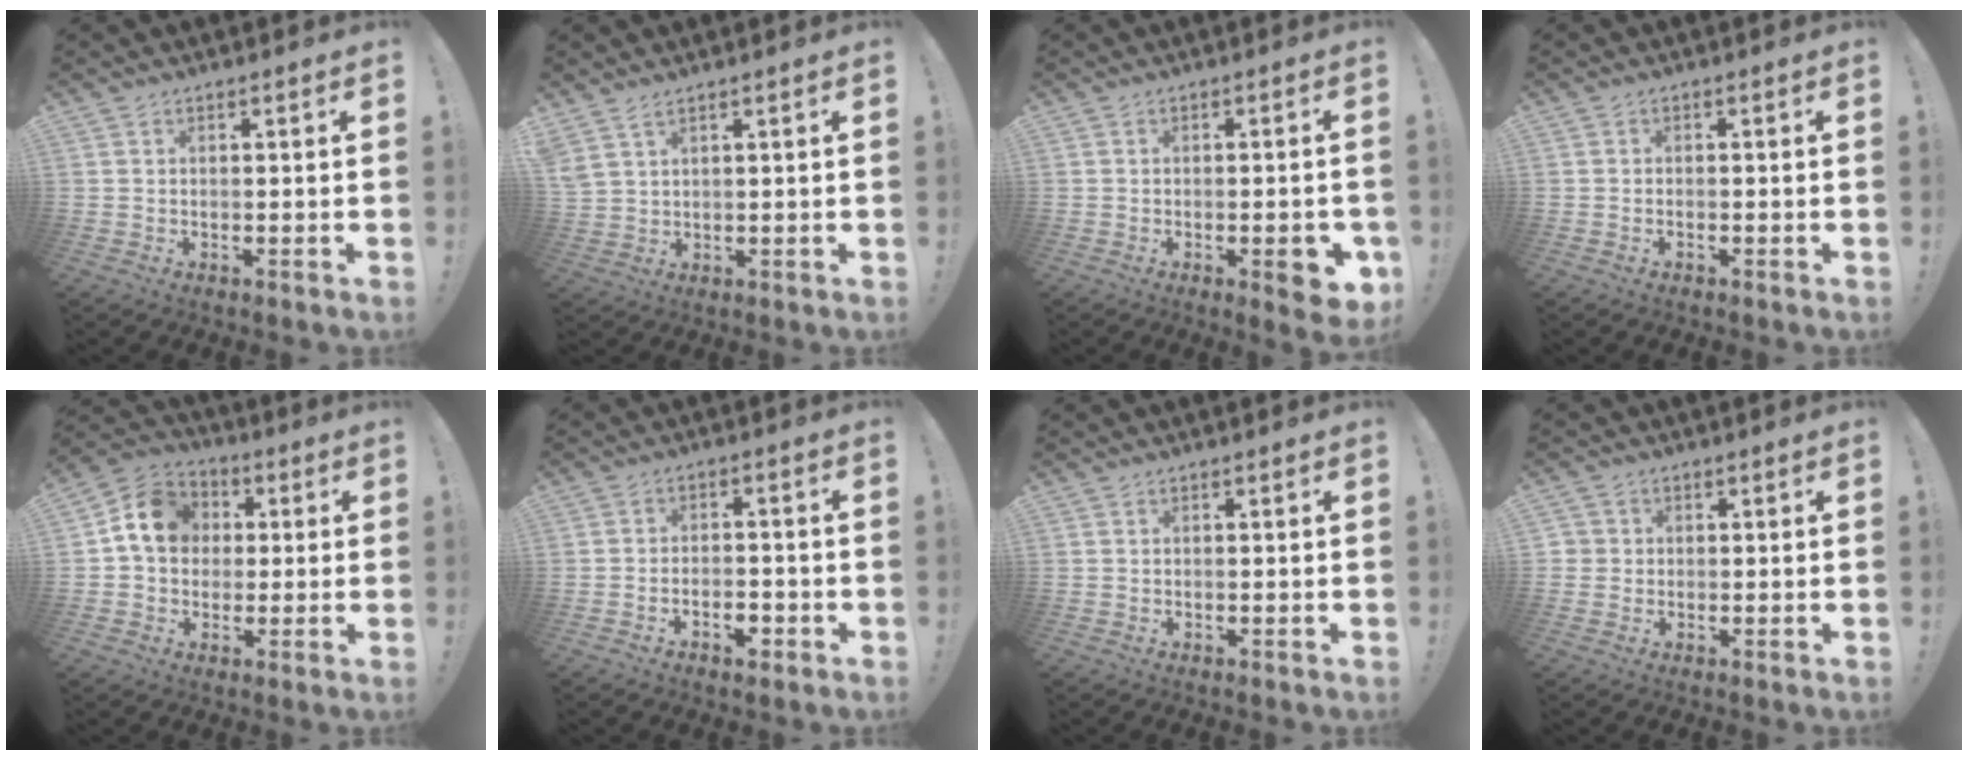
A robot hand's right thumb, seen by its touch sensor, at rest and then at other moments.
{"total": 3.6, "force": [2.6, 0.9, 2.3], "torque": [-0.052, -0.010, 0.052]}
{"total": 6.9, "force": [-2.5, 2.1, 6.1], "torque": [-0.070, 0.004, -0.033]}
{"total": 0.8, "force": [-0.7, 0.1, 0.3], "torque": [-0.007, 0.000, -0.012]}
{"total": 12.4, "force": [2.4, 10.6, 6.1], "torque": [-0.079, 0.010, 0.053]}
{"total": 4.2, "force": [-2.6, 2.2, 2.5], "torque": [-0.028, 0.007, -0.045]}
{"total": 0.0}
{"total": 2.3, "force": [-0.1, 2.2, 0.6], "torque": [-0.005, 0.004, -0.003]}